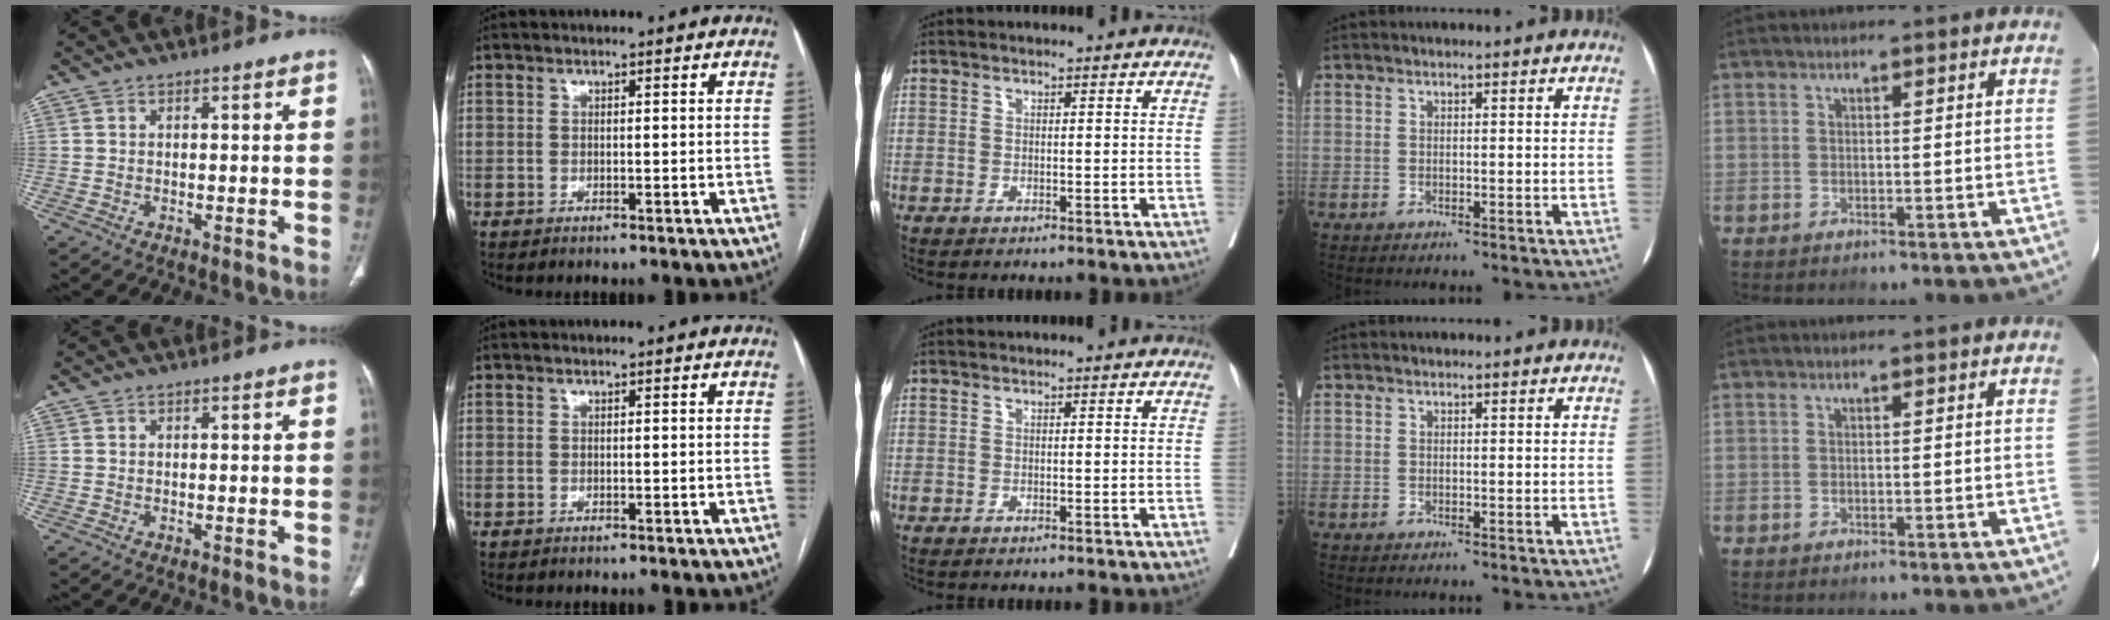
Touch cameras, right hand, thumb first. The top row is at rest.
{}